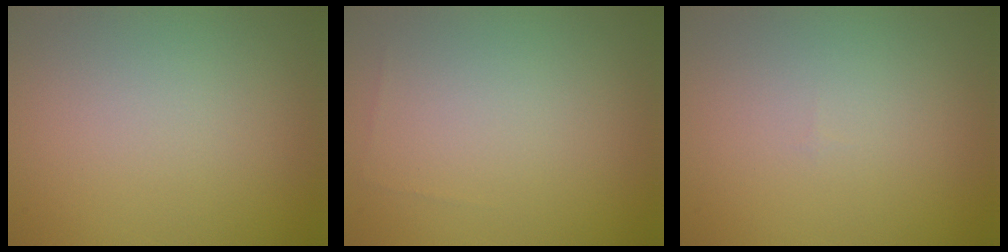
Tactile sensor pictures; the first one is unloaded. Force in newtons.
{"total": 0.0}
{"total": 0.0}